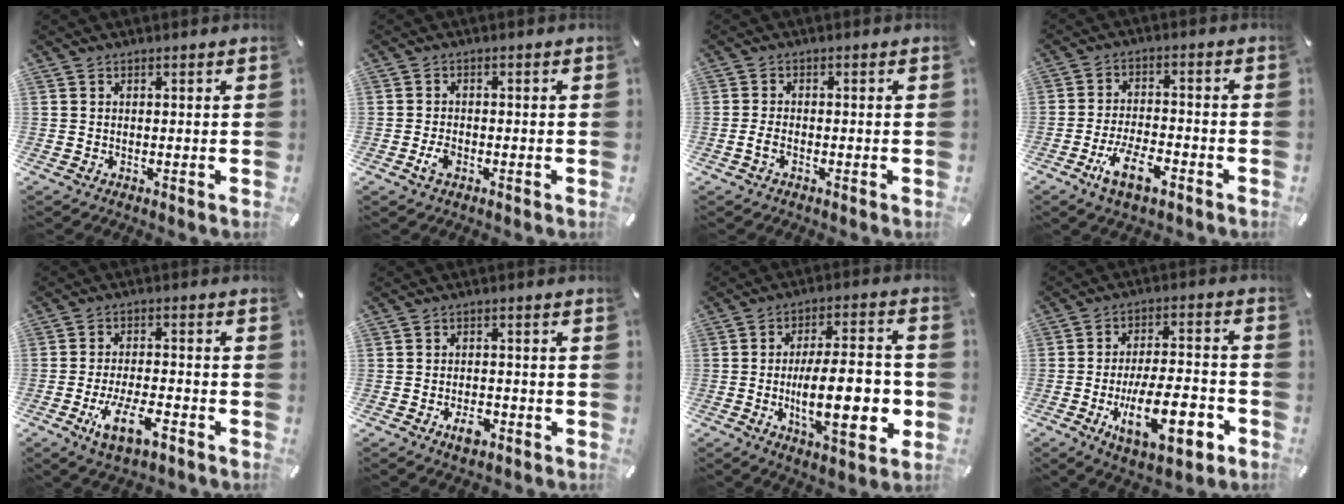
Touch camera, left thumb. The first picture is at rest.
{"total": 2.9, "force": [-1.2, 1.7, 2.0], "torque": [-0.049, 0.000, -0.025]}
{"total": 2.4, "force": [-1.1, 1.2, 1.8], "torque": [-0.037, 0.003, -0.021]}
{"total": 9.6, "force": [-5.1, 4.3, 6.9], "torque": [-0.142, 0.015, -0.093]}
{"total": 9.9, "force": [-4.7, 4.0, 7.8], "torque": [-0.156, 0.013, -0.085]}
{"total": 4.6, "force": [-2.4, 2.5, 3.0], "torque": [-0.060, 0.006, -0.044]}
{"total": 20.2, "force": [-3.7, 7.1, 18.5], "torque": [-0.293, -0.004, -0.056]}
{"total": 17.8, "force": [-6.6, 7.3, 14.9], "torque": [-0.231, 0.015, -0.100]}